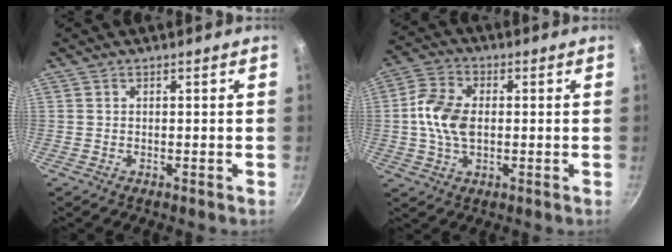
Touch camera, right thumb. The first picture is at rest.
{"total": 9.4, "force": [0.1, 6.0, 7.2], "torque": [-0.133, 0.013, -0.007]}